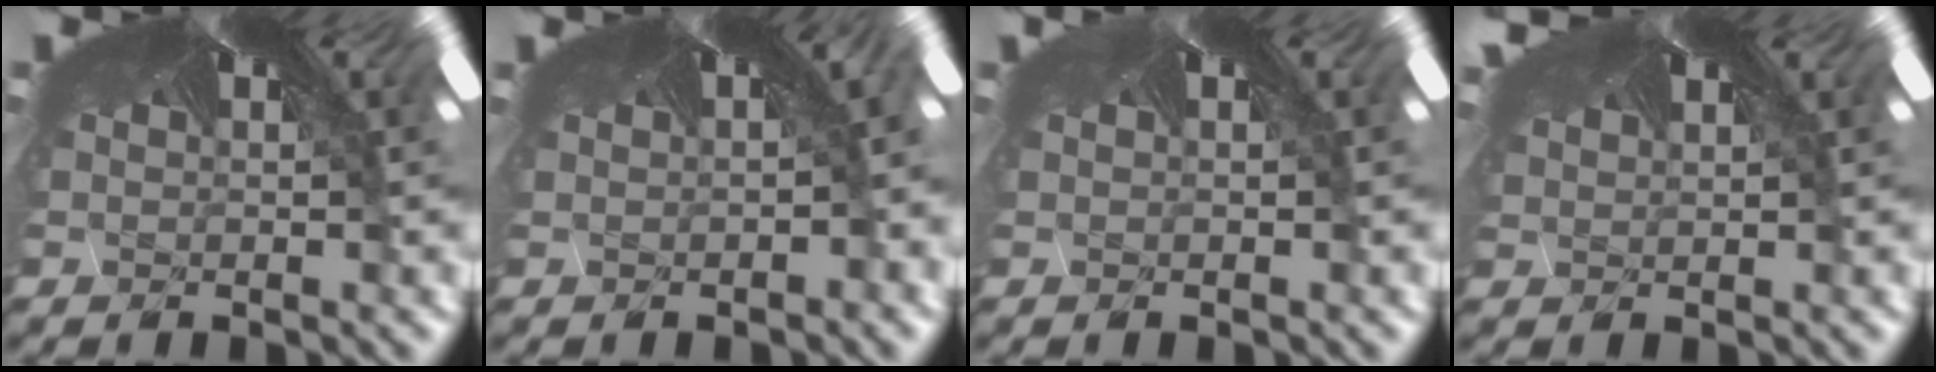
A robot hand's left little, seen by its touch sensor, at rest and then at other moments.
{"total": 1.2, "force": [-1.2, 0.1, -0.3], "torque": [-0.001, -0.013, -0.005]}
{"total": 0.0}
{"total": 1.3, "force": [1.1, 0.8, 0.3], "torque": [-0.027, 0.004, 0.019]}